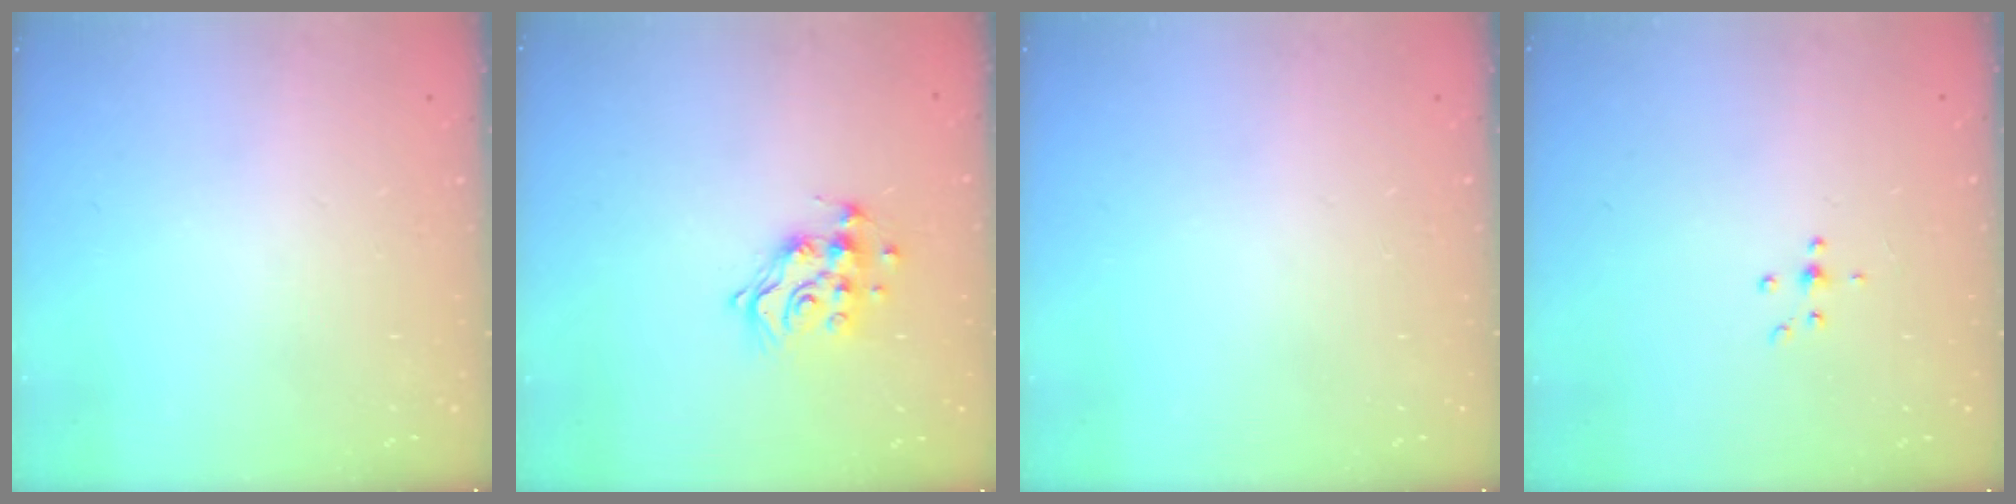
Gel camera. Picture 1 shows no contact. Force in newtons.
{"total": 11.7, "press": 11.7, "slide": 0.9}
{"total": 0.0}
{"total": 3.9, "press": 3.7, "slide": 1.2}